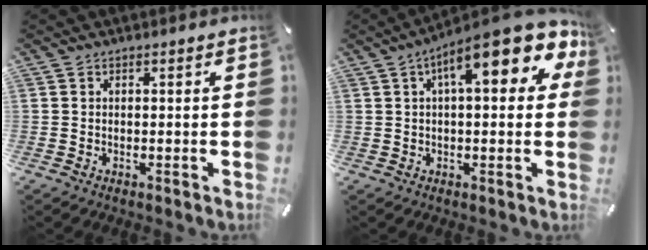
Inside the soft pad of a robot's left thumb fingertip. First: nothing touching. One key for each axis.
{"total": 15.7, "fx": 6.7, "fy": 5.3, "fz": 13.1, "tx": -0.197, "ty": -0.022, "tz": 0.104}